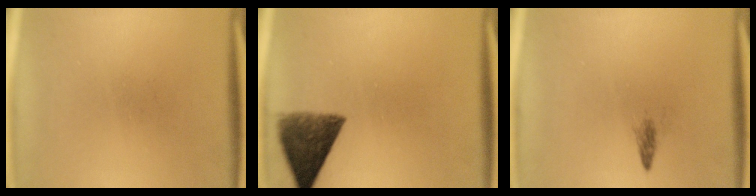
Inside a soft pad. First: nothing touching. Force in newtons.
{"total": 8.9}
{"total": 1.0}